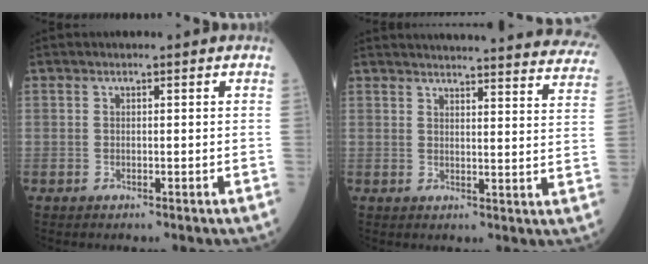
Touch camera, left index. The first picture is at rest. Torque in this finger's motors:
{"motor_torque": [-0.10, -1.08, 0.24, 0.12]}